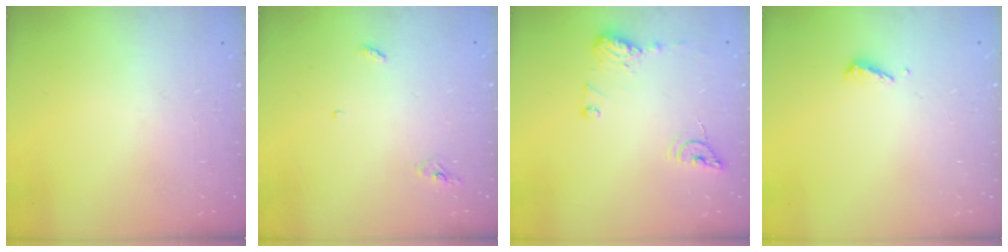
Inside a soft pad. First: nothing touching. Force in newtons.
{"total": 2.9, "press": 2.9, "slide": 0.2}
{"total": 10.4, "press": 10.3, "slide": 0.9}
{"total": 2.9, "press": 2.9, "slide": 0.4}